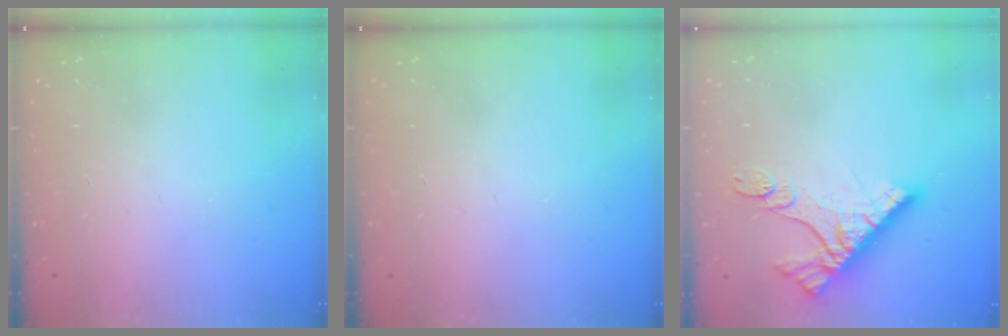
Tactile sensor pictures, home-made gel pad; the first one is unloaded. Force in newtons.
{"total": 0.0}
{"total": 11.4, "press": 11.4, "slide": 0.3}